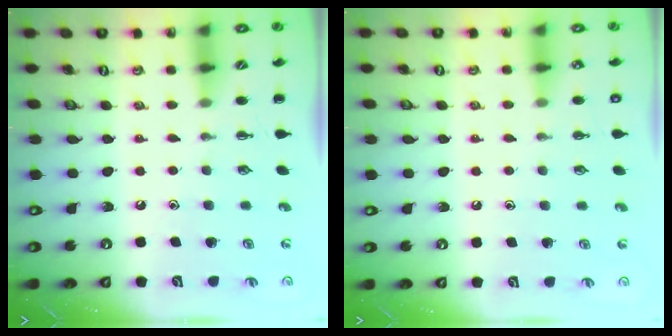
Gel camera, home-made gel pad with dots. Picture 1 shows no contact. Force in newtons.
{"total": 1.4, "press": 1.4, "slide": 0.1}